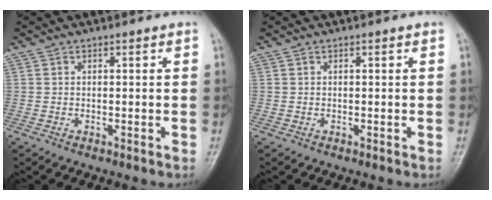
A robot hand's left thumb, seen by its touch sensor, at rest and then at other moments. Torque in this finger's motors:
{"motor_torque": [0.00, 0.01, -0.05, -0.01, 0.00]}